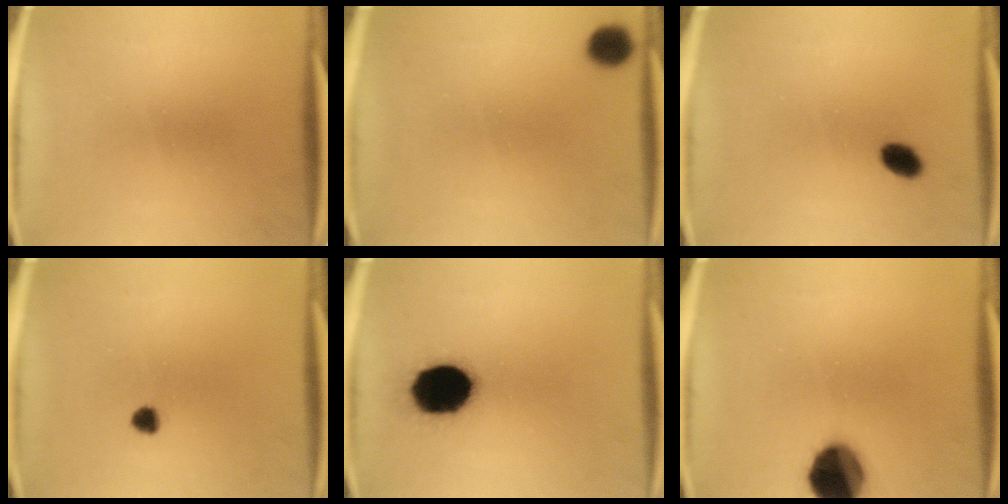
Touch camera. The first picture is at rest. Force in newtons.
{"total": 4.0}
{"total": 3.5}
{"total": 1.9}
{"total": 17.9}
{"total": 14.1}